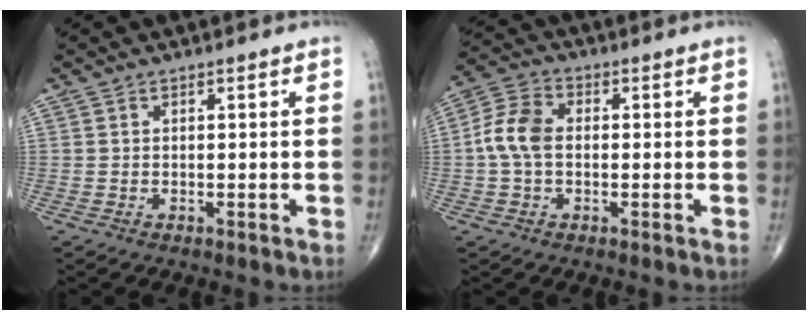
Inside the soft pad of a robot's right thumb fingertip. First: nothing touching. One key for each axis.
{"total": 7.4, "fx": -0.2, "fy": 4.9, "fz": 5.5, "tx": -0.113, "ty": 0.022, "tz": -0.014}